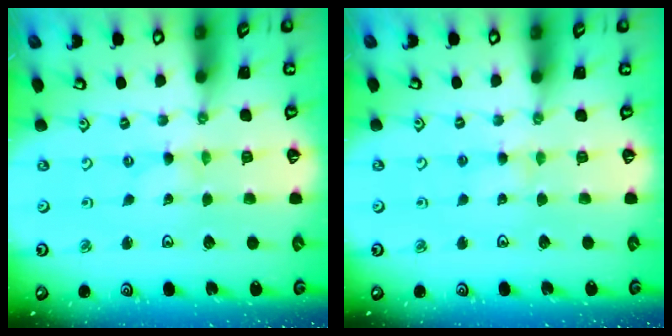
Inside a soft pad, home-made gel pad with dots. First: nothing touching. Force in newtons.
{"total": 2.4, "press": 2.4, "slide": 0.3}